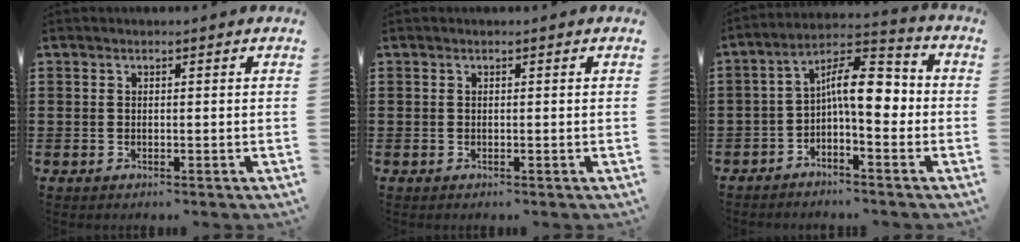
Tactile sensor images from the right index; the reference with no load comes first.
{"total": 0.0}
{"total": 8.9, "force": [-0.3, 3.0, 8.3], "torque": [-0.146, 0.005, -0.009]}